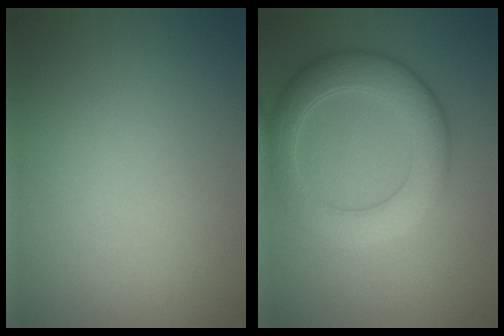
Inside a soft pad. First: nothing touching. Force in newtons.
{"total": 5.4, "press": 5.4, "slide": 0.4}